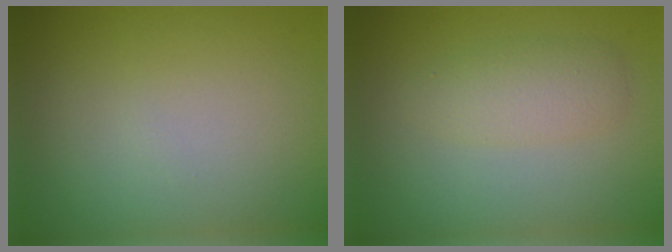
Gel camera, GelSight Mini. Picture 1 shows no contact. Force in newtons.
{"total": 2.4, "press": 2.4, "slide": 0.1}